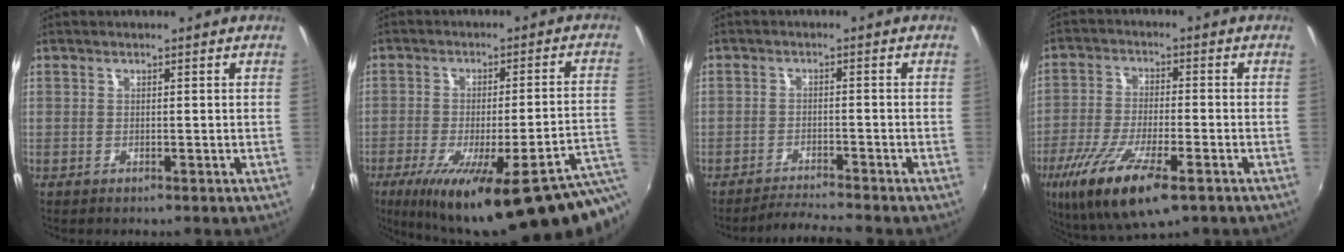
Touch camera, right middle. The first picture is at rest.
{"total": 25.0, "force": [-14.3, 3.5, 20.2], "torque": [-0.286, -0.064, -0.187]}
{"total": 4.2, "force": [-4.1, -0.7, 0.6], "torque": [-0.035, -0.004, -0.074]}
{"total": 15.5, "force": [-8.6, 4.7, 12.0], "torque": [-0.250, -0.050, -0.159]}